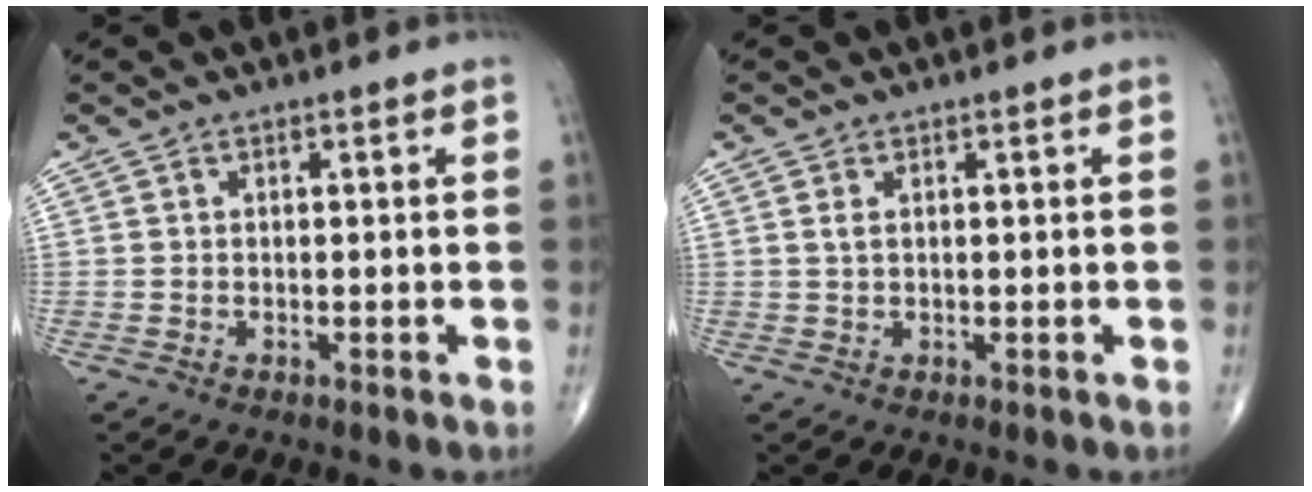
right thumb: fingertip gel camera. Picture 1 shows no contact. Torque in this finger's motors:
{"motor_torque": [-0.40, 0.36, 0.05, 0.14, 0.02]}